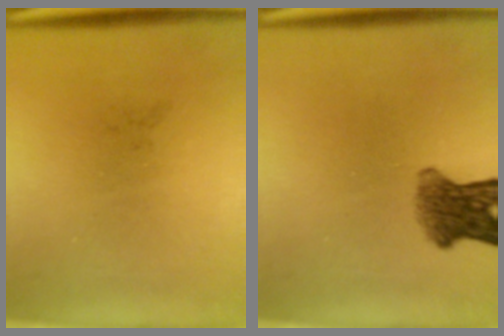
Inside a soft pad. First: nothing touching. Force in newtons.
{"total": 5.8}